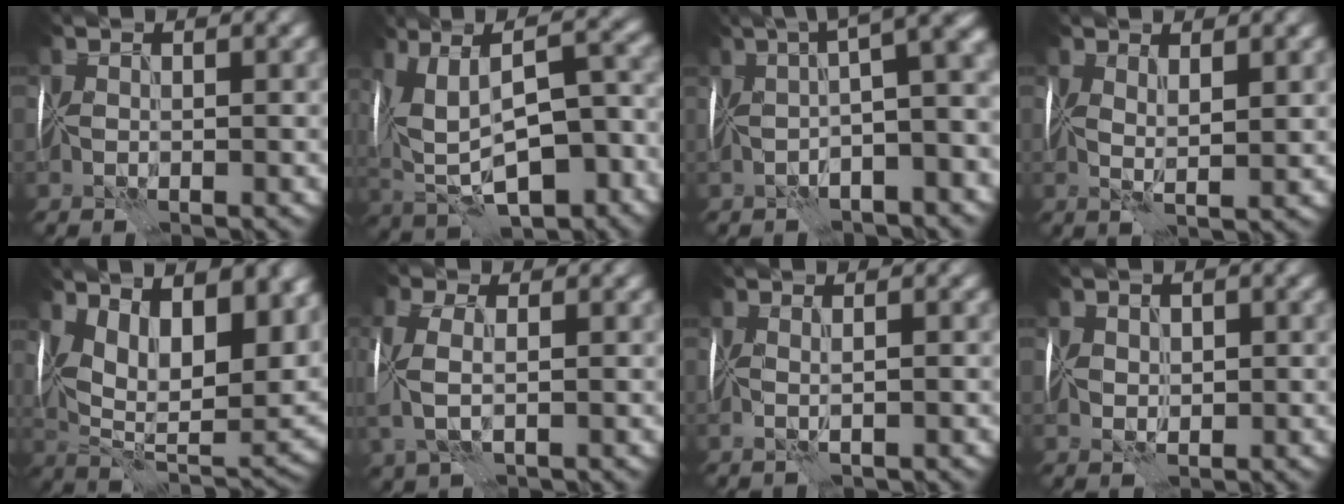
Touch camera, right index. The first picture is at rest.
{"total": 13.8, "force": [-0.5, 7.7, 11.4], "torque": [-0.172, 0.003, 0.050]}
{"total": 9.9, "force": [0.8, 3.3, 9.3], "torque": [-0.091, 0.038, 0.009]}
{"total": 2.3, "force": [1.4, 0.4, 1.7], "torque": [-0.030, -0.001, 0.025]}
{"total": 14.9, "force": [5.2, 7.6, 11.7], "torque": [-0.158, 0.005, 0.093]}
{"total": 5.0, "force": [0.3, 3.0, 4.1], "torque": [-0.096, 0.002, 0.008]}
{"total": 1.1, "force": [0.3, 0.0, 1.0], "torque": [-0.017, 0.002, 0.002]}
{"total": 1.8, "force": [0.4, 1.4, 0.9], "torque": [-0.017, 0.003, 0.006]}